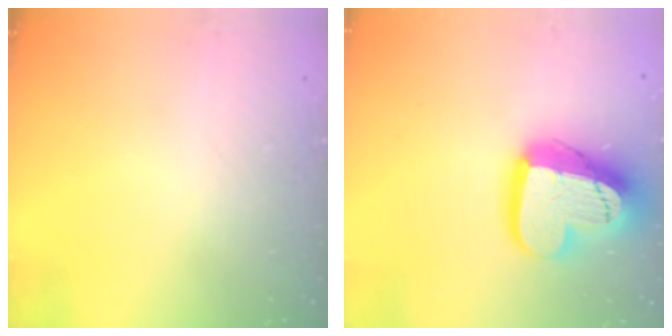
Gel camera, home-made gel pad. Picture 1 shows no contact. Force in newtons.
{"total": 19.5, "press": 19.4, "slide": 1.4}